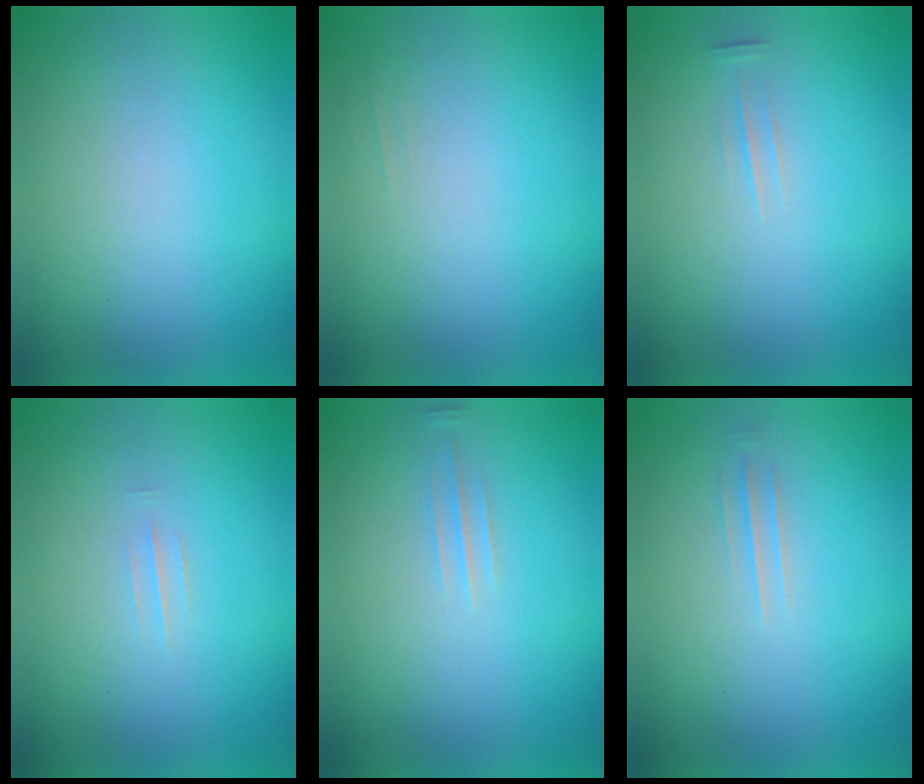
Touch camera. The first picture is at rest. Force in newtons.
{"total": 2.1}
{"total": 1.2}
{"total": 1.3}
{"total": 1.3}
{"total": 1.2}